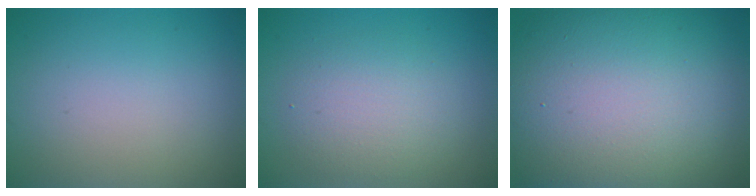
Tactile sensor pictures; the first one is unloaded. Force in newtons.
{"total": 3.5, "press": 3.5, "slide": 0.1}
{"total": 17.7, "press": 17.7, "slide": 1.2}